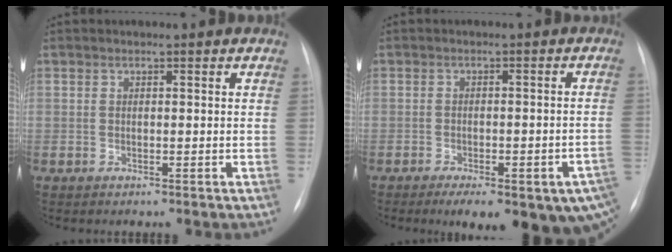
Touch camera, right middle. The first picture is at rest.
{"total": 17.0, "force": [-10.2, 5.5, 12.5], "torque": [-0.118, 0.002, -0.121]}